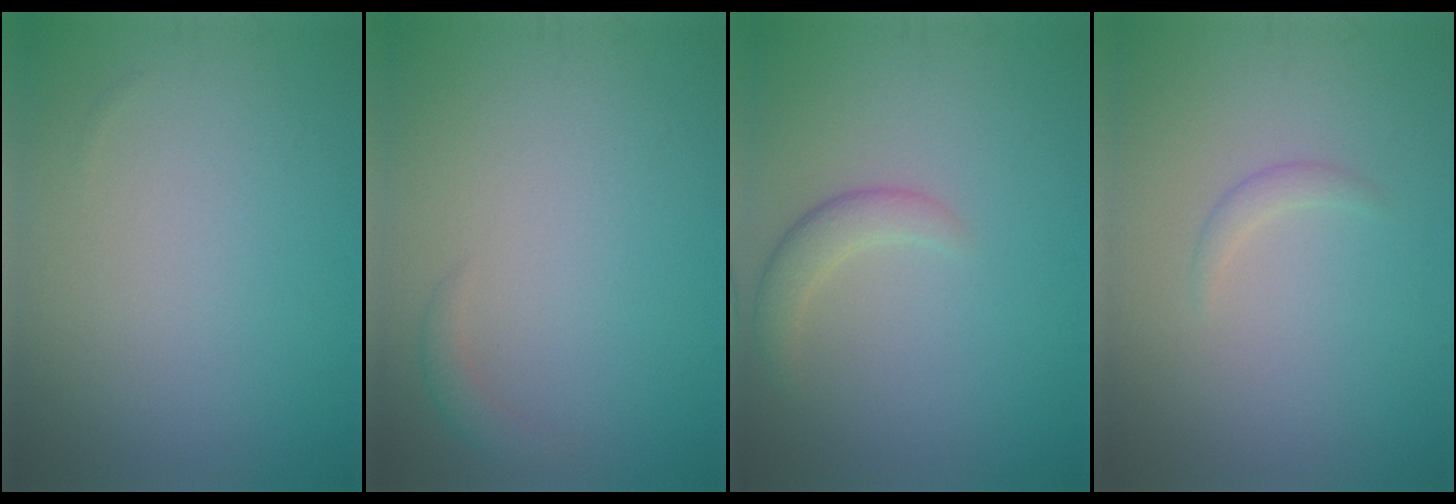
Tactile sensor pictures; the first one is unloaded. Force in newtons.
{"total": 1.1, "press": 1.1, "slide": 0.1}
{"total": 2.2, "press": 2.2, "slide": 0.2}
{"total": 0.9, "press": 0.9, "slide": 0.0}